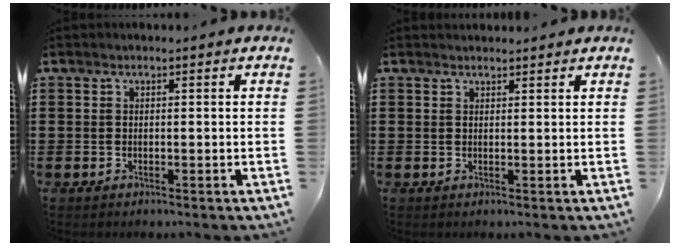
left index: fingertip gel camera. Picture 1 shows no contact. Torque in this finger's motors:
{"motor_torque": [-0.61, 0.90, -0.01, -0.01]}